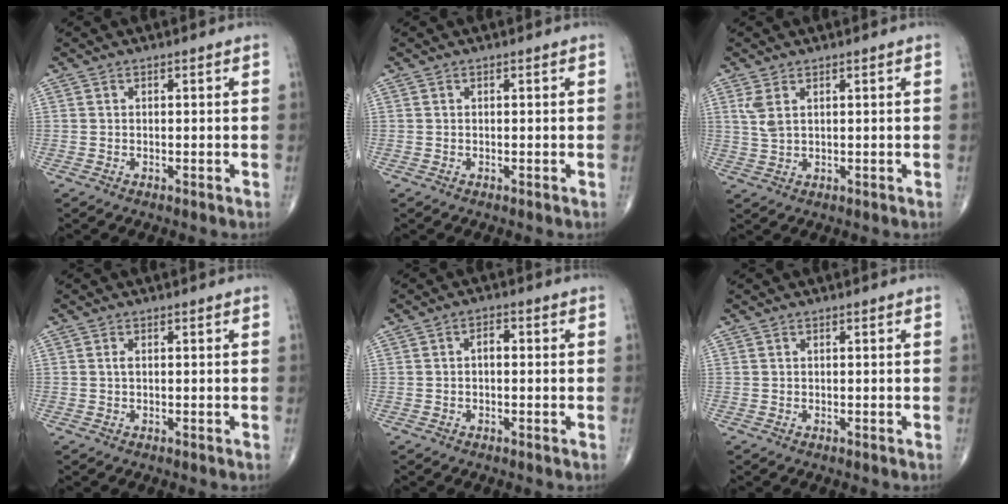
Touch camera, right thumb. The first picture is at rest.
{"total": 0.0}
{"total": 3.2, "force": [1.5, 1.4, 2.5], "torque": [-0.058, 0.003, 0.039]}
{"total": 0.7, "force": [0.1, 0.3, 0.6], "torque": [-0.013, 0.000, 0.000]}
{"total": 1.1, "force": [-0.1, 0.7, 0.9], "torque": [-0.010, 0.004, -0.005]}
{"total": 0.0}